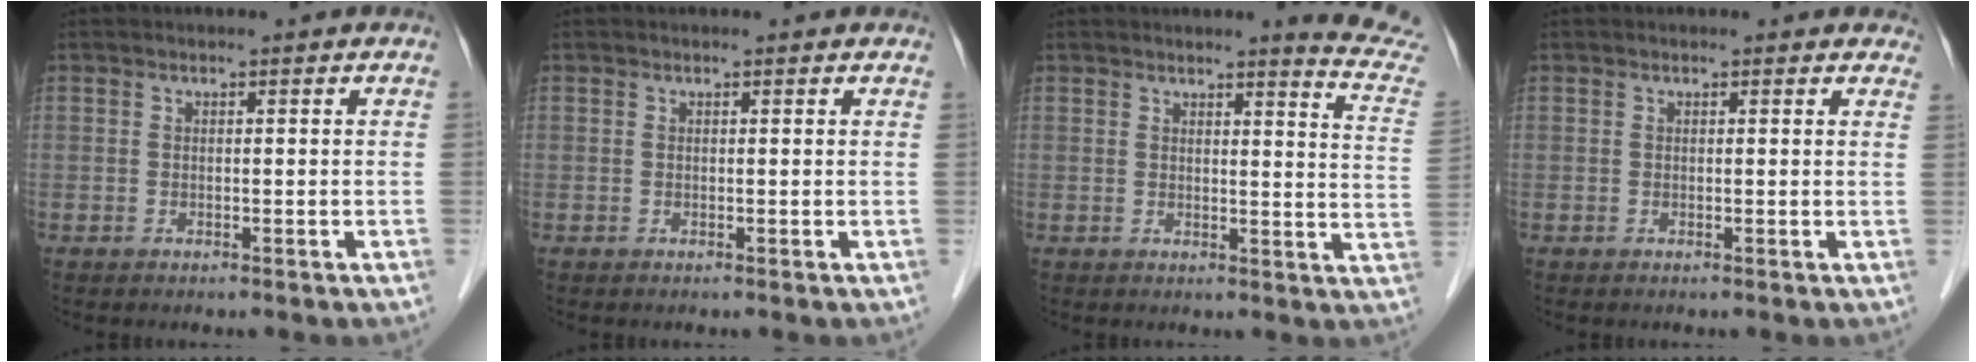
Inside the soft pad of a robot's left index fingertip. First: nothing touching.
{"total": 1.2, "force": [1.0, 0.4, 0.3], "torque": [-0.013, 0.010, 0.007]}
{"total": 9.4, "force": [9.1, -1.1, 2.0], "torque": [-0.017, -0.083, 0.077]}
{"total": 3.2, "force": [2.9, 1.2, 0.9], "torque": [0.001, 0.003, 0.013]}